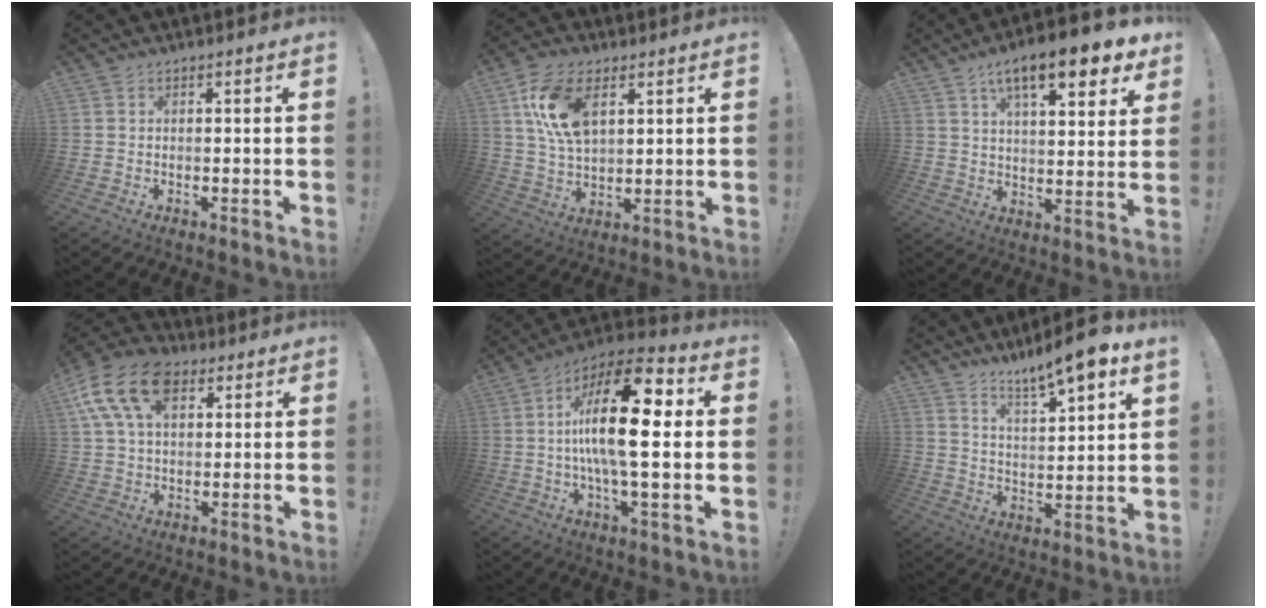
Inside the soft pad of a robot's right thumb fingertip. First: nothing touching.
{"total": 13.4, "force": [5.3, 7.6, 9.7], "torque": [-0.198, -0.003, 0.100]}
{"total": 14.5, "force": [8.5, 4.0, 11.0], "torque": [-0.173, -0.041, 0.133]}
{"total": 16.7, "force": [6.7, 10.5, 11.1], "torque": [-0.216, -0.014, 0.123]}
{"total": 21.5, "force": [2.0, 6.3, 20.5], "torque": [-0.366, -0.002, 0.023]}
{"total": 10.6, "force": [8.7, 0.5, 6.0], "torque": [-0.106, -0.061, 0.143]}